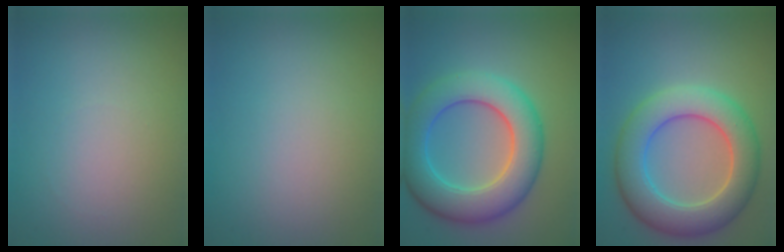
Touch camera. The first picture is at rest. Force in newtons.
{"total": 0.0}
{"total": 8.1, "press": 8.1, "slide": 0.3}
{"total": 7.6, "press": 7.6, "slide": 0.3}